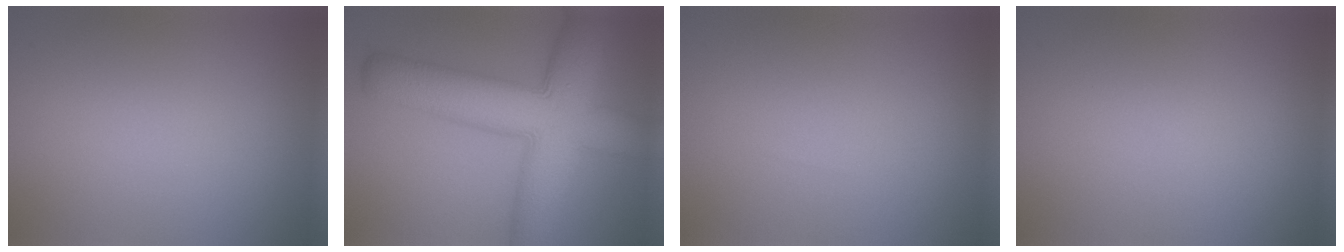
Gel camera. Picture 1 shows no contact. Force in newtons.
{"total": 11.6, "press": 11.6, "slide": 0.3}
{"total": 0.0}
{"total": 0.0}